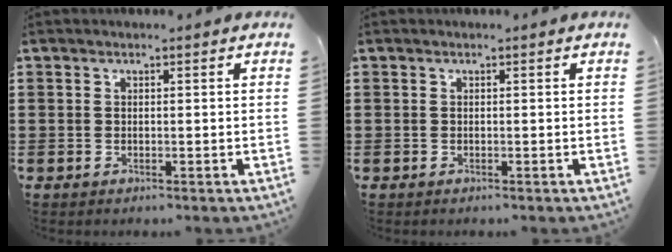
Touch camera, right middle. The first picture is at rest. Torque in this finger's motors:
{"motor_torque": [0.17, 0.08, 0.01, 0.00]}